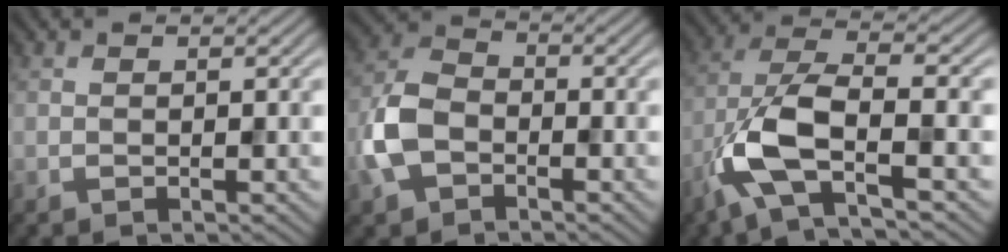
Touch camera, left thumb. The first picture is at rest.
{"total": 6.7, "force": [-2.6, 4.4, 4.4], "torque": [-0.107, 0.004, -0.063]}
{"total": 9.8, "force": [-4.1, 3.4, 8.2], "torque": [-0.177, 0.001, -0.093]}